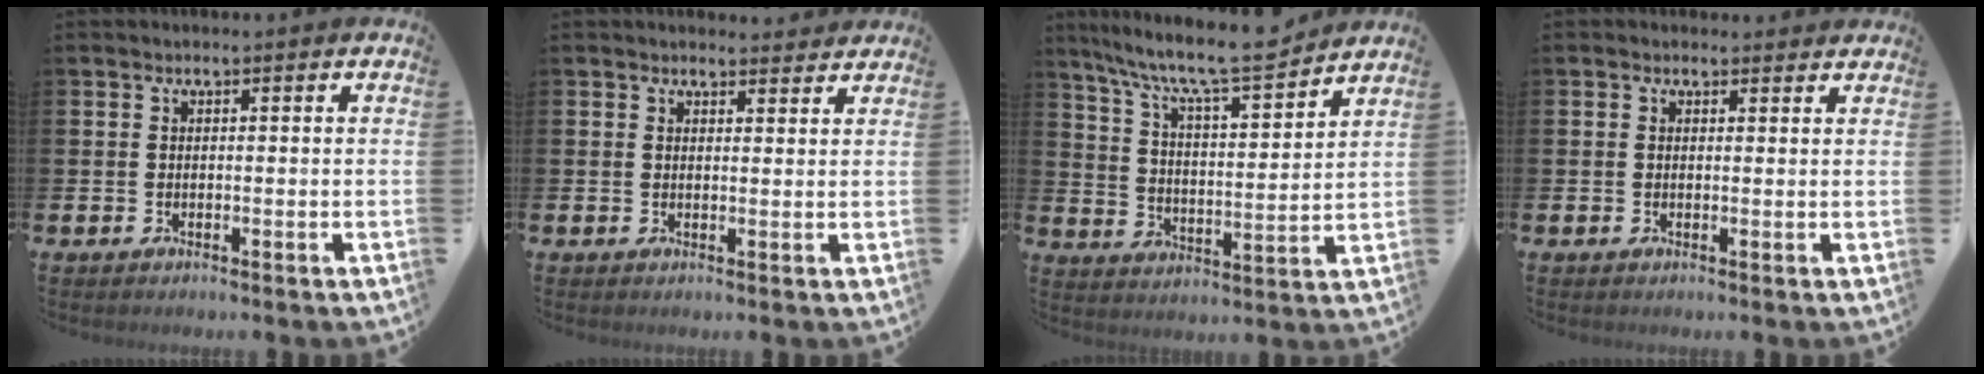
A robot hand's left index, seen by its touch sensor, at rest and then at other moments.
{"total": 2.1, "force": [2.1, 0.5, -0.1], "torque": [0.008, -0.011, 0.036]}
{"total": 9.9, "force": [9.0, 1.0, 3.8], "torque": [-0.105, -0.065, 0.154]}
{"total": 0.8, "force": [0.7, 0.4, 0.1], "torque": [0.012, 0.000, 0.010]}